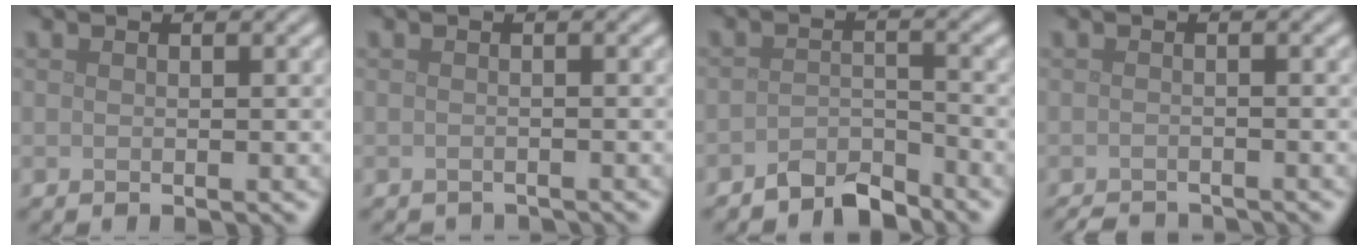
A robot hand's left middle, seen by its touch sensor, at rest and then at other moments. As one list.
[{"total": 1.2, "force": [-1.2, 0.1, -0.1], "torque": [0.003, -0.006, -0.019]}, {"total": 3.1, "force": [-2.8, 0.9, 1.0], "torque": [-0.016, 0.005, -0.054]}, {"total": 2.8, "force": [-2.7, 0.4, 0.6], "torque": [-0.007, -0.008, -0.044]}]